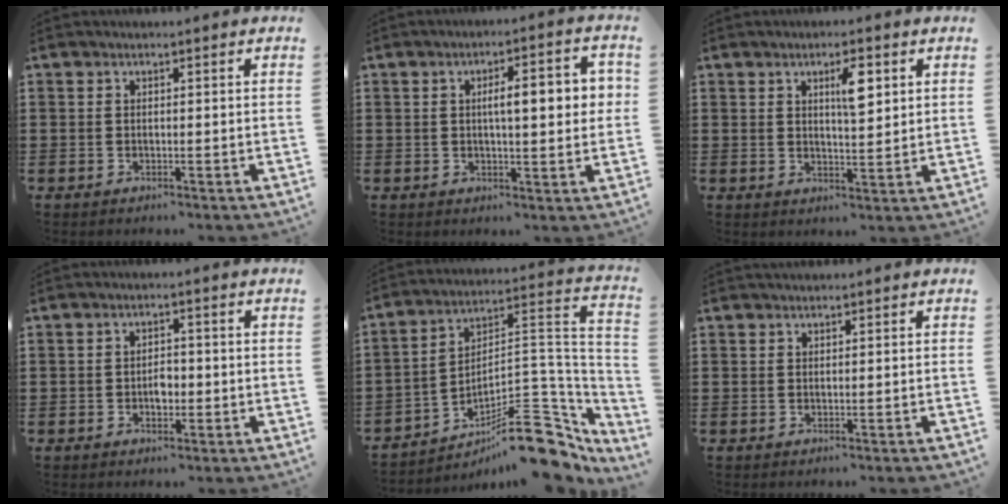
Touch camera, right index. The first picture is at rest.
{"total": 6.5, "force": [0.9, 1.9, 6.2], "torque": [-0.099, 0.003, 0.009]}
{"total": 4.7, "force": [1.9, 1.4, 4.1], "torque": [-0.070, 0.003, 0.025]}
{"total": 2.3, "force": [-0.5, 1.4, 1.8], "torque": [-0.034, 0.003, -0.010]}
{"total": 14.7, "force": [-9.4, 5.4, 9.9], "torque": [-0.112, 0.039, -0.160]}
{"total": 0.0}